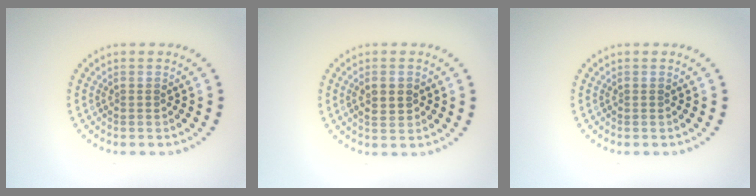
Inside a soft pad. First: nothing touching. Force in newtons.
{"total": 1.7, "press": 1.7, "slide": 0.2}
{"total": 0.0}